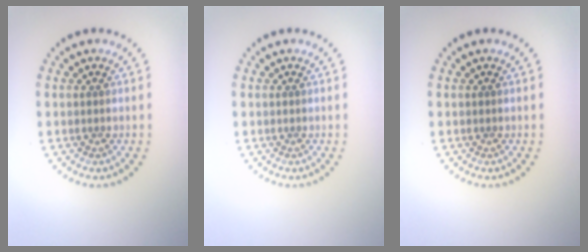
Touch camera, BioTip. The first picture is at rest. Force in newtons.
{"total": 0.0}
{"total": 0.0}